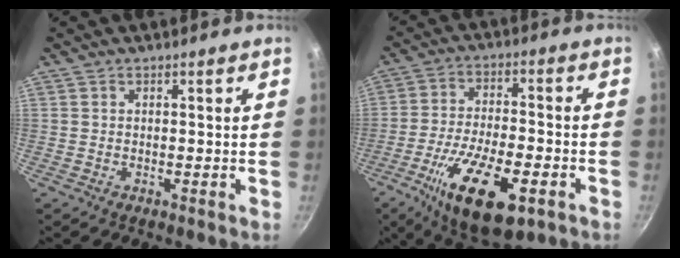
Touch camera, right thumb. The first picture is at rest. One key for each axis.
{"total": 18.2, "fx": -7.8, "fy": 7.3, "fz": 14.7, "tx": -0.247, "ty": 0.017, "tz": -0.132}